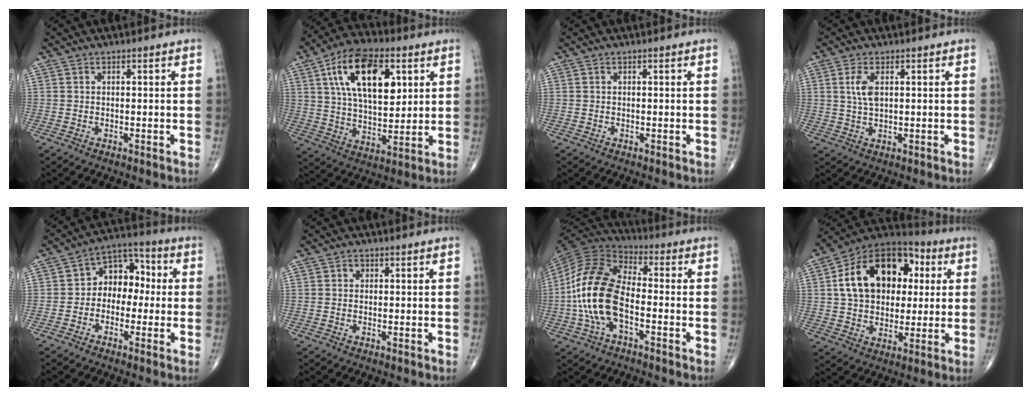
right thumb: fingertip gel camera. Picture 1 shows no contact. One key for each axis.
{"total": 18.9, "fx": 6.6, "fy": 9.9, "fz": 14.7, "tx": -0.218, "ty": -0.015, "tz": 0.113}
{"total": 0.0}
{"total": 4.0, "fx": 1.2, "fy": 1.8, "fz": 3.4, "tx": -0.075, "ty": -0.003, "tz": 0.027}
{"total": 9.2, "fx": -0.3, "fy": 6.8, "fz": 6.2, "tx": -0.048, "ty": 0.040, "tz": -0.024}
{"total": 1.0, "fx": 0.3, "fy": 0.9, "fz": 0.4, "tx": 0.000, "ty": 0.001, "tz": 0.002}
{"total": 16.3, "fx": -3.2, "fy": 8.5, "fz": 13.5, "tx": -0.278, "ty": 0.033, "tz": -0.068}
{"total": 20.5, "fx": 4.0, "fy": 14.3, "fz": 14.1, "tx": -0.201, "ty": 0.020, "tz": 0.064}